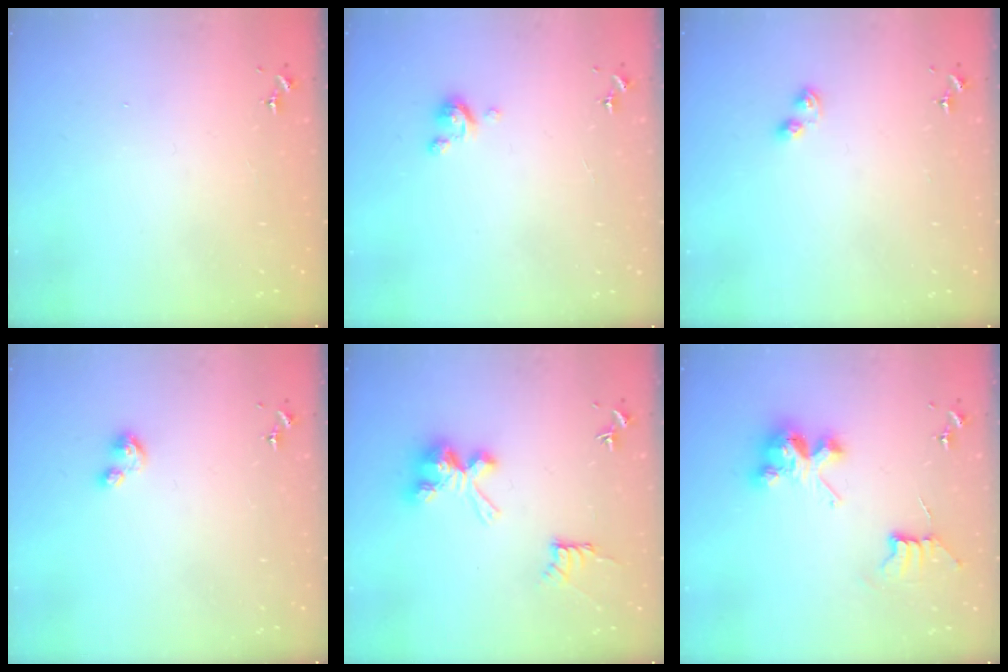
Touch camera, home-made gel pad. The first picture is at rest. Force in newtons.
{"total": 3.8, "press": 3.8, "slide": 0.3}
{"total": 3.3, "press": 3.2, "slide": 0.6}
{"total": 3.8, "press": 3.8, "slide": 0.4}
{"total": 10.5, "press": 10.5, "slide": 0.1}
{"total": 10.0, "press": 10.0, "slide": 0.6}